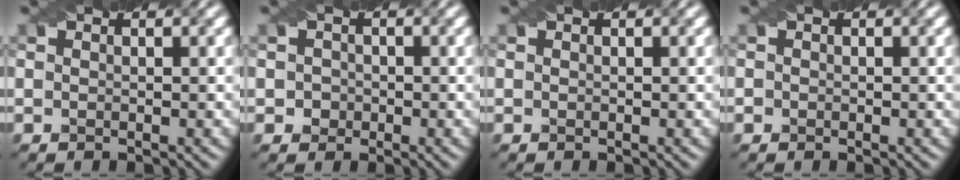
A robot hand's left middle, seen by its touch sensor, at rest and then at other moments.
{"total": 1.3, "force": [-0.1, 1.3, 0.2], "torque": [0.005, -0.001, -0.004]}
{"total": 0.0}
{"total": 0.5, "force": [-0.2, 0.5, 0.1], "torque": [0.000, -0.005, -0.004]}